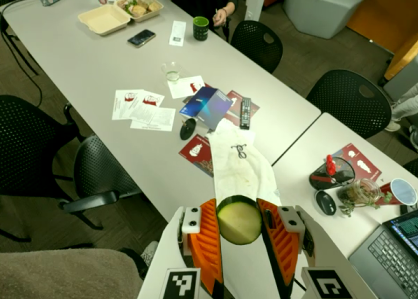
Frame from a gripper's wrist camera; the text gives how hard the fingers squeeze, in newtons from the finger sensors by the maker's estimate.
{"total": 11.2, "left": 11.1, "right": 11.2}